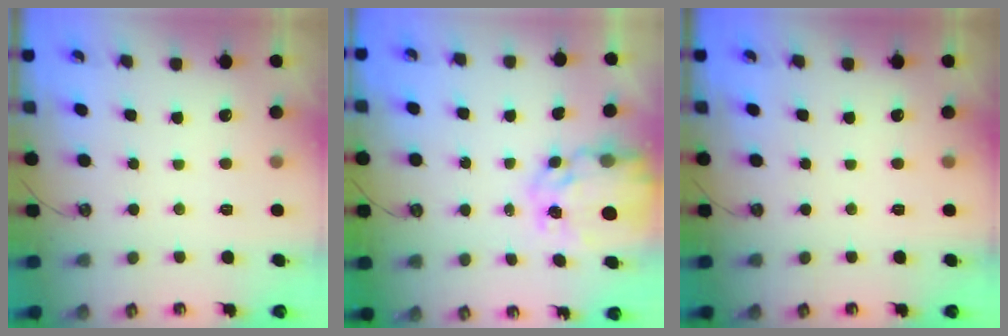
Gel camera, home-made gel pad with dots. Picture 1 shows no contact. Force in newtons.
{"total": 9.9, "press": 9.9, "slide": 0.8}
{"total": 0.0}